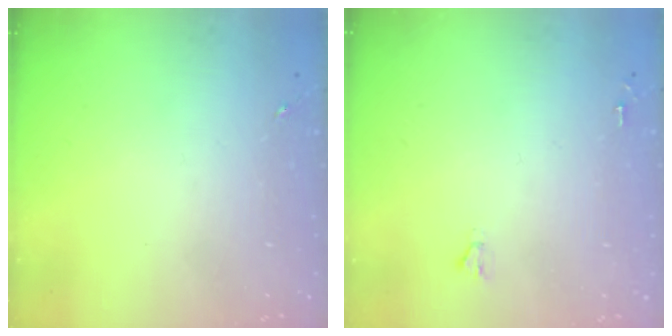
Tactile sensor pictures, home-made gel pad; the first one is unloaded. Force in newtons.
{"total": 1.6, "press": 1.6, "slide": 0.1}